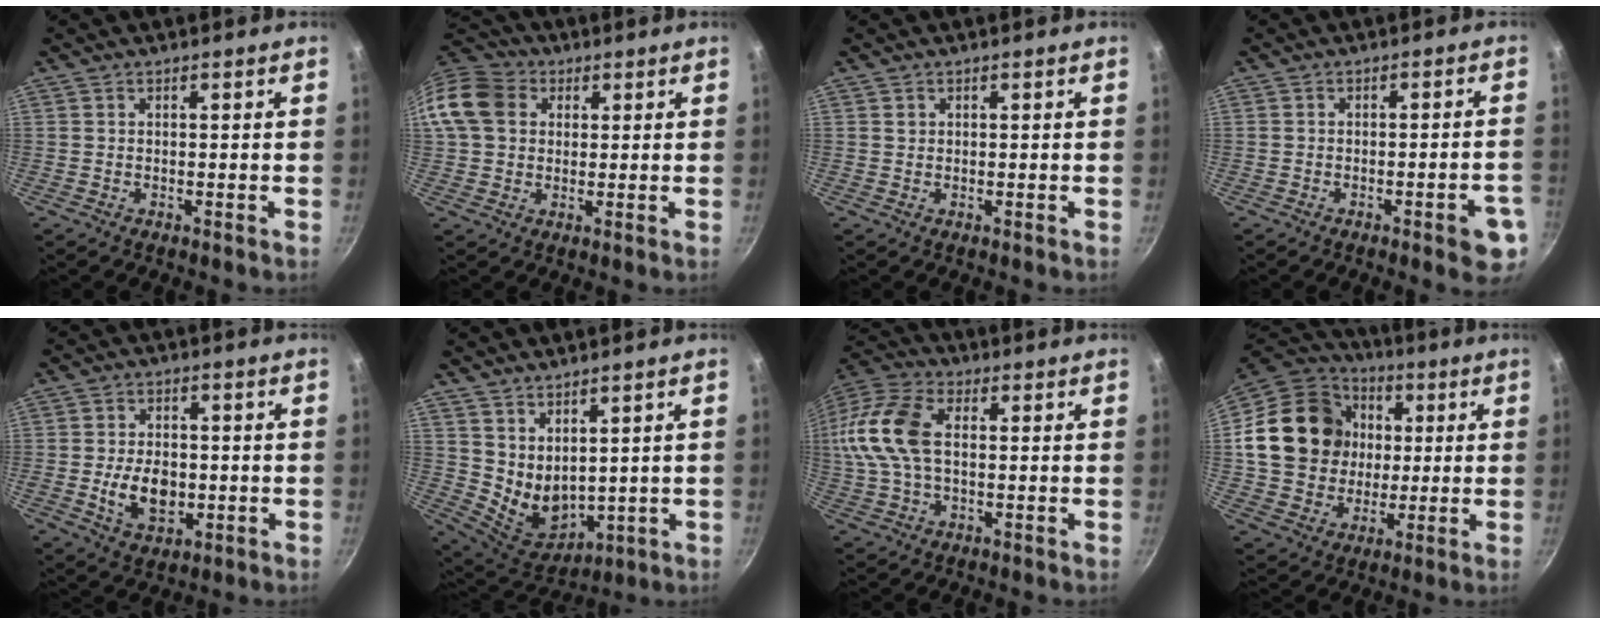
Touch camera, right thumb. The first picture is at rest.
{"total": 12.8, "force": [2.7, 10.5, 6.7], "torque": [-0.120, 0.023, 0.034]}
{"total": 0.7, "force": [0.3, 0.6, 0.1], "torque": [0.000, 0.002, 0.003]}
{"total": 6.8, "force": [-3.0, 1.8, 5.9], "torque": [-0.056, 0.016, -0.031]}
{"total": 9.0, "force": [-1.4, 6.1, 6.5], "torque": [-0.088, 0.001, -0.018]}
{"total": 8.9, "force": [4.1, 5.3, 5.9], "torque": [-0.087, -0.047, 0.100]}
{"total": 16.3, "force": [1.6, 9.9, 12.9], "torque": [-0.273, 0.028, 0.014]}
{"total": 21.3, "force": [2.3, 18.0, 11.0], "torque": [-0.177, 0.023, 0.040]}